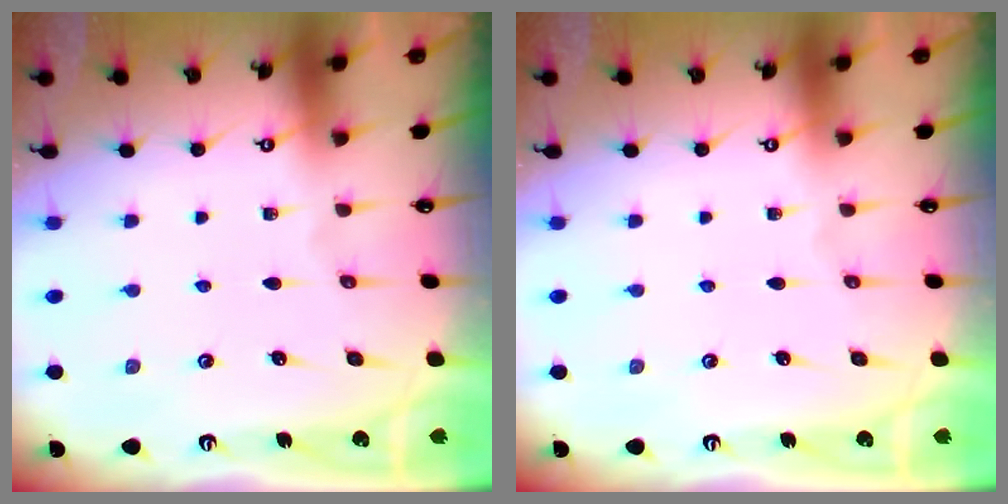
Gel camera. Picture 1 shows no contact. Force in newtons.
{"total": 0.0}